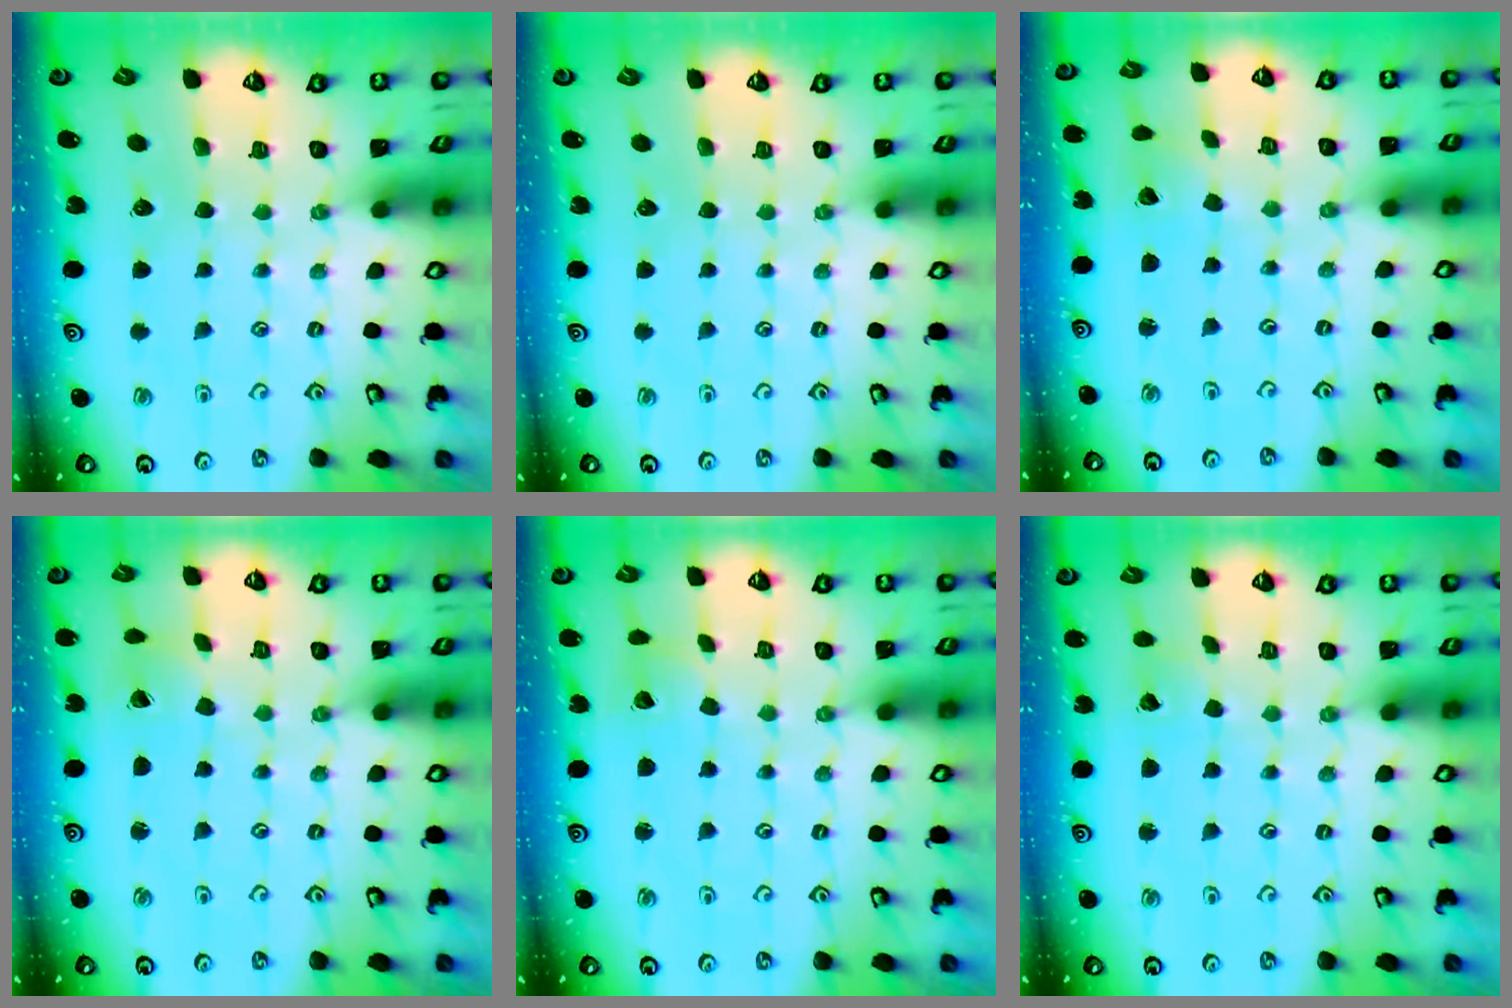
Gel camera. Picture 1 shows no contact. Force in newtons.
{"total": 0.0}
{"total": 2.0, "press": 2.0, "slide": 0.2}
{"total": 1.2, "press": 1.2, "slide": 0.2}
{"total": 3.1, "press": 3.1, "slide": 0.4}
{"total": 1.4, "press": 1.4, "slide": 0.1}